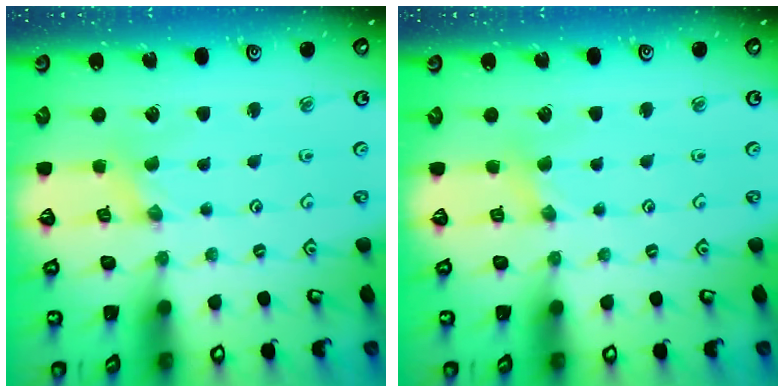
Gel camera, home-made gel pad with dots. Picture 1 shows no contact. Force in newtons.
{"total": 2.3, "press": 2.3, "slide": 0.3}